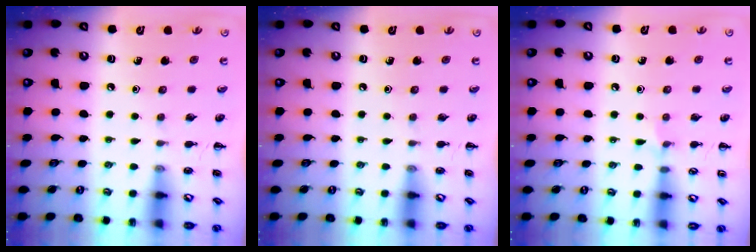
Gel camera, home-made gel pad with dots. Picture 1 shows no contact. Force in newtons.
{"total": 0.0}
{"total": 5.0, "press": 4.7, "slide": 1.8}